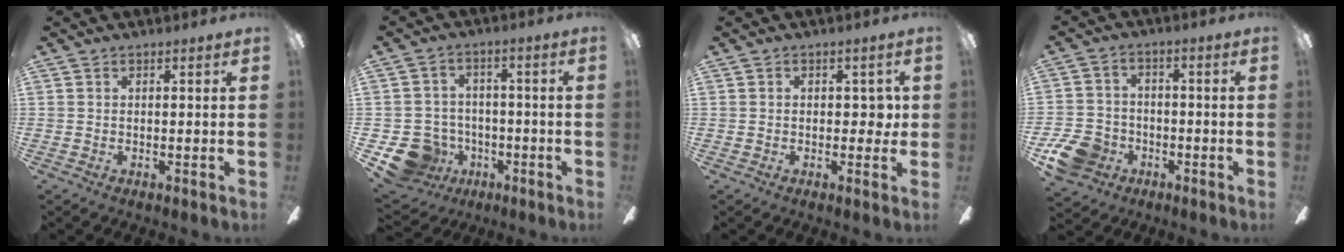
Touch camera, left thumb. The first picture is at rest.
{"total": 11.1, "force": [-5.2, 9.0, 3.8], "torque": [-0.093, 0.034, -0.085]}
{"total": 3.4, "force": [0.1, 2.3, 2.5], "torque": [-0.031, 0.004, -0.003]}
{"total": 10.1, "force": [-5.0, 7.8, 3.8], "torque": [-0.083, 0.039, -0.090]}